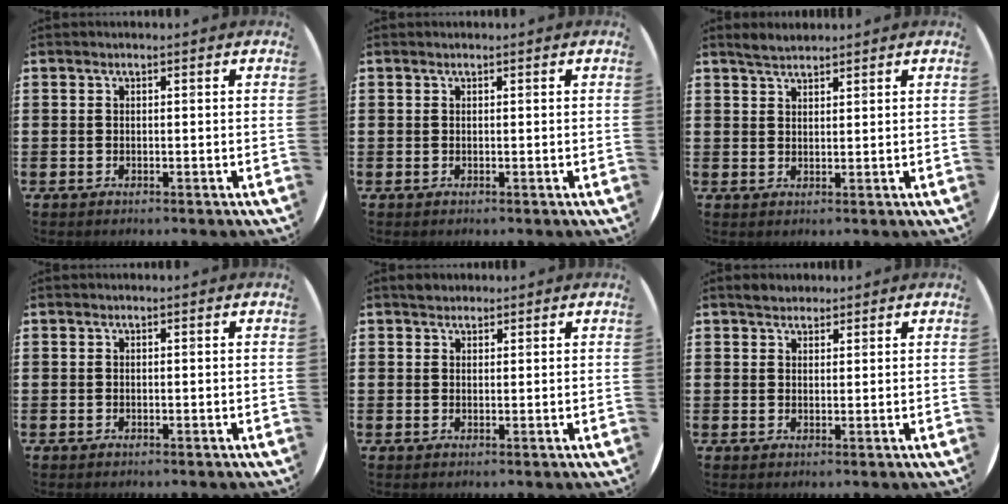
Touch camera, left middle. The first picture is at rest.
{"total": 0.0}
{"total": 2.2, "force": [2.1, 0.5, 0.5], "torque": [-0.013, 0.005, 0.040]}
{"total": 0.0}
{"total": 1.4, "force": [1.2, 0.5, -0.1], "torque": [0.009, 0.001, 0.023]}
{"total": 1.9, "force": [1.7, 0.7, 0.0], "torque": [0.006, 0.003, 0.032]}